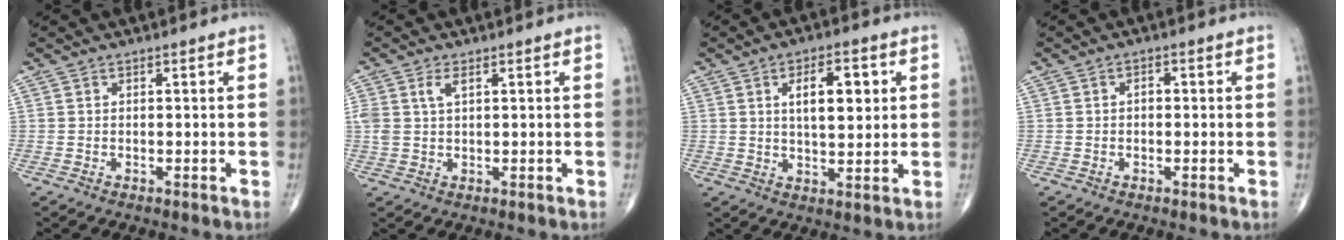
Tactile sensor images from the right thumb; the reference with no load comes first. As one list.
[{"total": 3.3, "force": [1.3, 1.7, 2.6], "torque": [-0.064, 0.006, 0.029]}, {"total": 8.7, "force": [2.4, 3.9, 7.4], "torque": [-0.092, -0.009, 0.037]}, {"total": 1.3, "force": [-0.1, 0.9, 0.9], "torque": [-0.006, 0.006, -0.007]}]